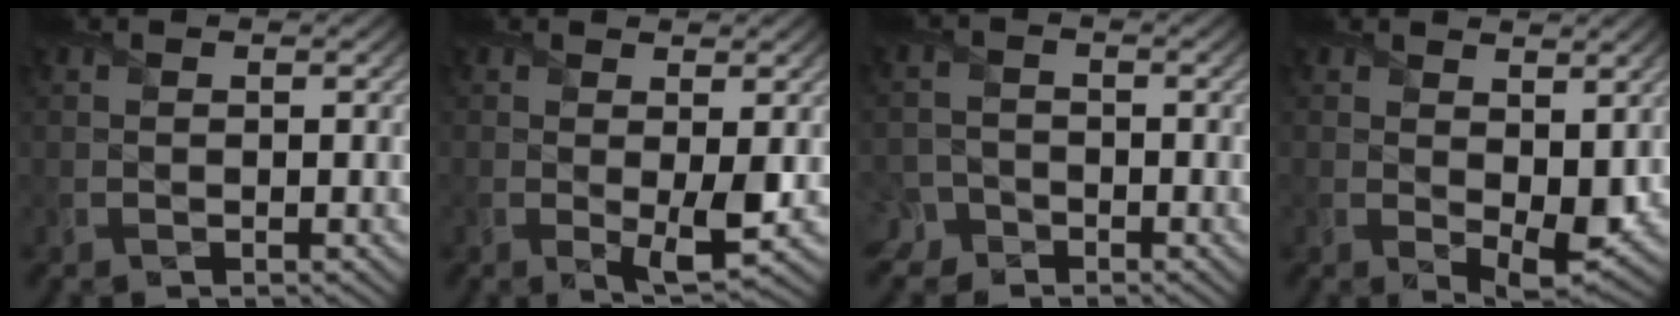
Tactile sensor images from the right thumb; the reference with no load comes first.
{"total": 3.1, "force": [0.3, 0.6, 3.0], "torque": [-0.059, -0.012, 0.007]}
{"total": 3.6, "force": [-2.6, 2.3, 0.8], "torque": [-0.015, 0.000, -0.056]}
{"total": 5.4, "force": [0.9, 3.1, 4.3], "torque": [-0.075, -0.017, 0.024]}